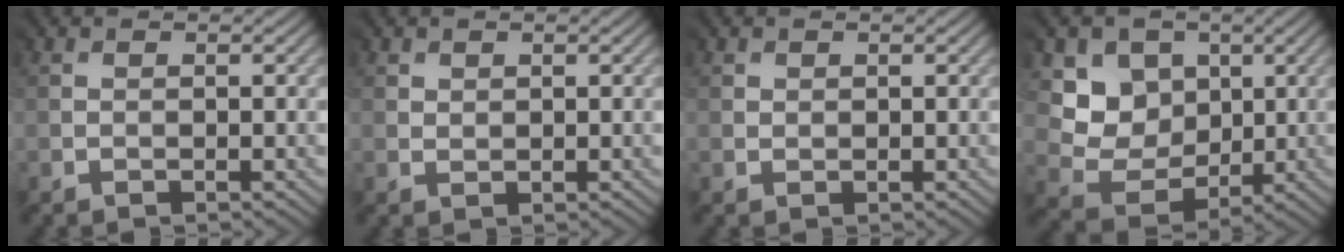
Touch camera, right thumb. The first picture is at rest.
{"total": 1.4, "force": [1.2, 0.5, -0.6], "torque": [0.007, 0.000, 0.021]}
{"total": 1.1, "force": [0.9, 0.4, -0.5], "torque": [0.007, -0.001, 0.016]}
{"total": 6.7, "force": [2.9, 5.7, 1.8], "torque": [-0.066, -0.020, 0.047]}